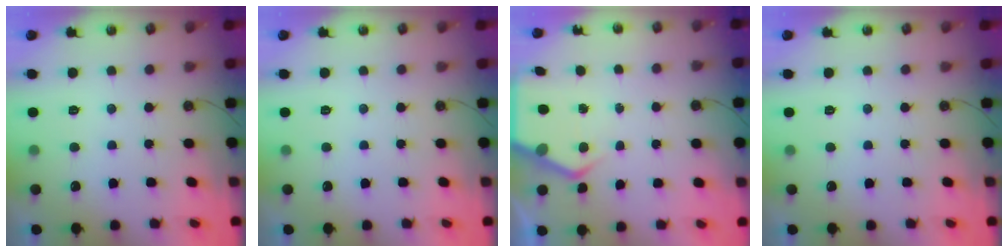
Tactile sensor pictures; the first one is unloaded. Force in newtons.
{"total": 0.0}
{"total": 4.7, "press": 4.6, "slide": 0.4}
{"total": 0.0}